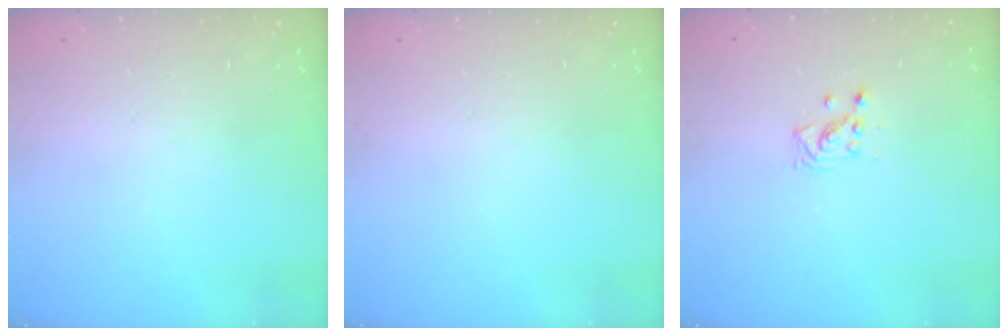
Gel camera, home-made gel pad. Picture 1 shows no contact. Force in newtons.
{"total": 0.0}
{"total": 3.3, "press": 3.3, "slide": 0.4}